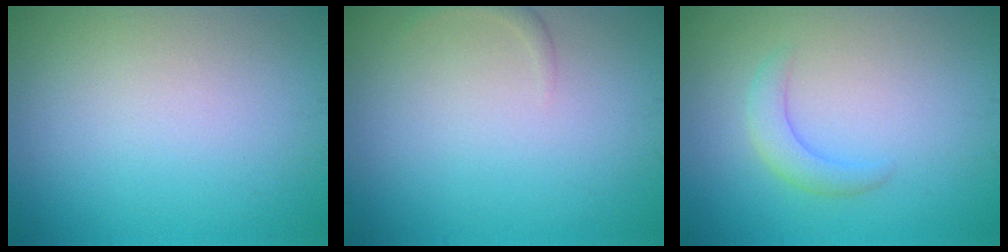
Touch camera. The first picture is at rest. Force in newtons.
{"total": 0.7, "press": 0.7, "slide": 0.0}
{"total": 2.1, "press": 2.1, "slide": 0.2}